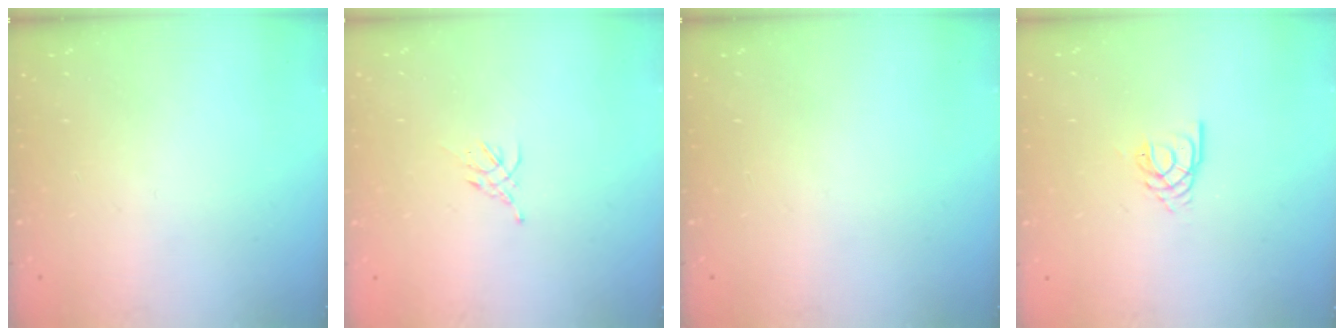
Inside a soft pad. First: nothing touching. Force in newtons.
{"total": 1.9, "press": 1.8, "slide": 0.5}
{"total": 0.0}
{"total": 2.8, "press": 2.8, "slide": 0.3}